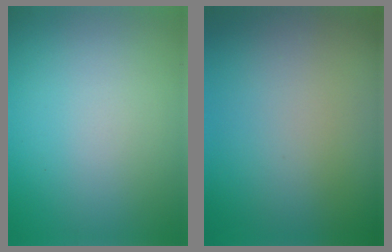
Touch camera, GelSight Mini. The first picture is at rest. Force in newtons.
{"total": 0.0}